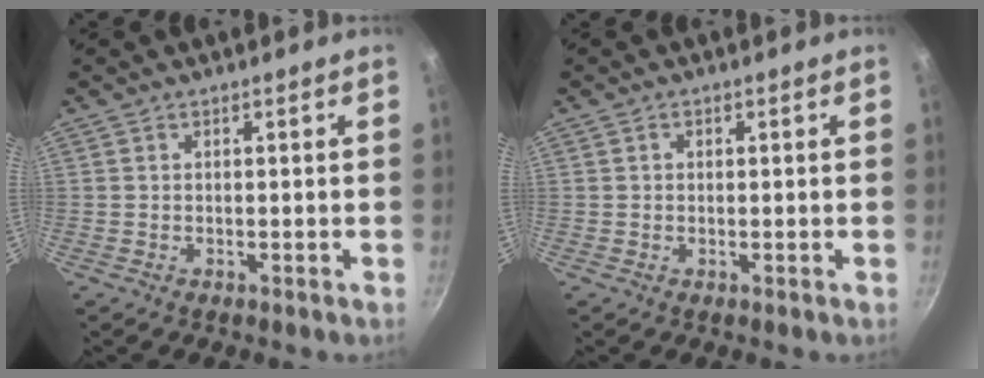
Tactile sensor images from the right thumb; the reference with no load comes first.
{"total": 0.8, "force": [0.2, 0.7, 0.4], "torque": [-0.002, 0.001, 0.001]}